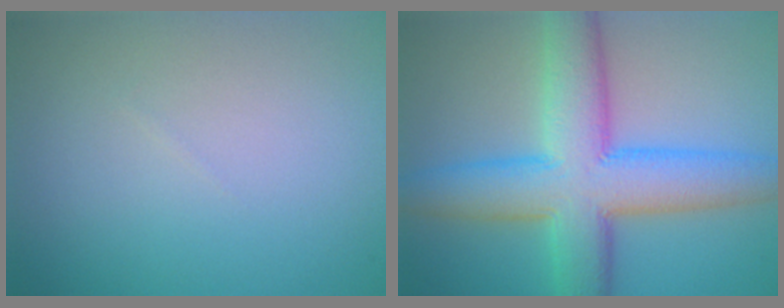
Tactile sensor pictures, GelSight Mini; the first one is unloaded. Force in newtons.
{"total": 9.9, "press": 9.9, "slide": 0.3}